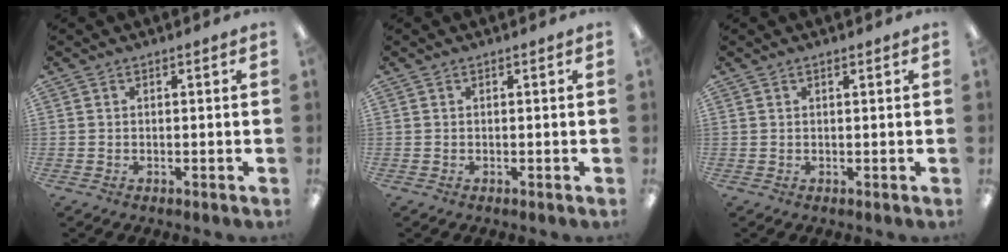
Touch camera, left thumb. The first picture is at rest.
{"total": 0.0}
{"total": 0.7, "force": [0.5, 0.2, 0.4], "torque": [-0.008, 0.001, 0.009]}